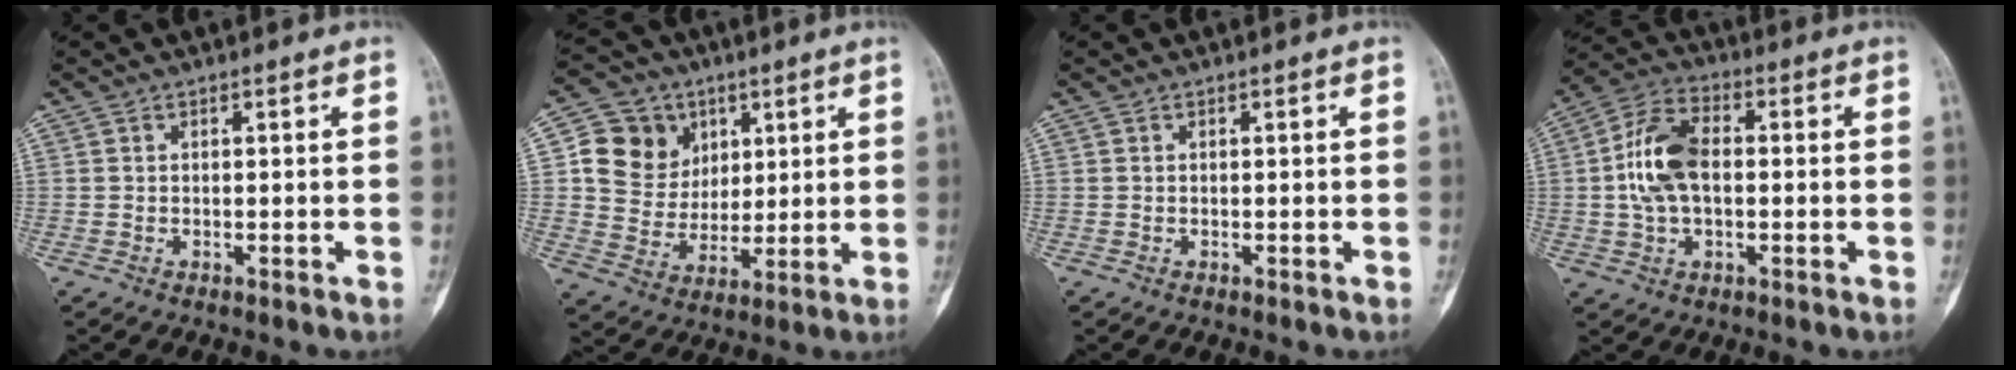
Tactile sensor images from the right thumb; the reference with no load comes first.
{"total": 12.1, "force": [4.1, 10.7, 4.1], "torque": [-0.031, -0.010, 0.078]}
{"total": 0.0}
{"total": 11.2, "force": [0.3, 6.6, 9.1], "torque": [-0.184, 0.024, 0.001]}